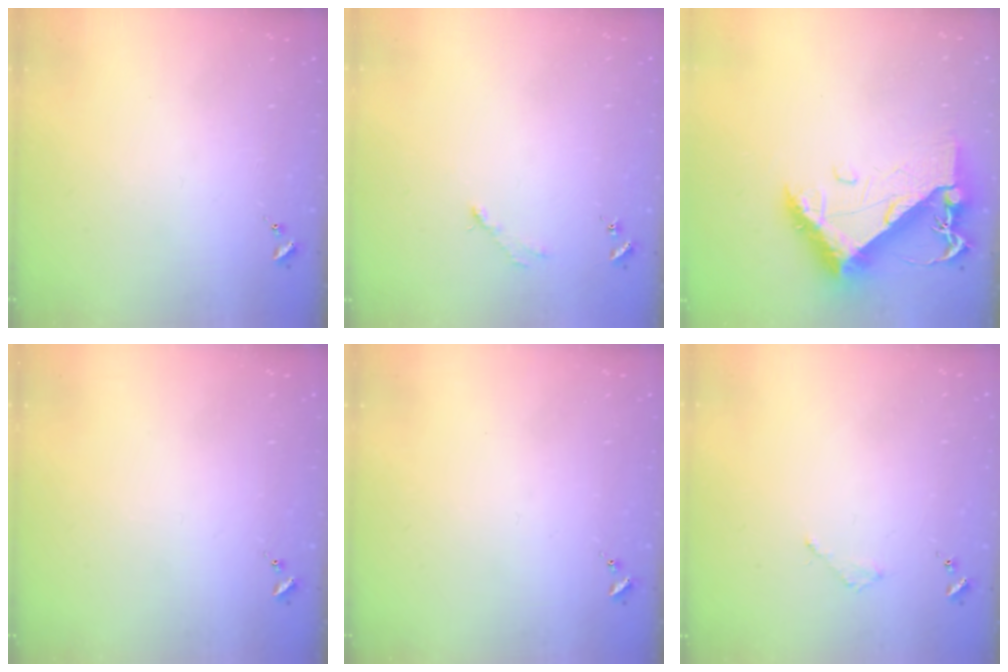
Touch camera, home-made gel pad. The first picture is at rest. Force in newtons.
{"total": 2.8, "press": 2.8, "slide": 0.4}
{"total": 11.3, "press": 11.3, "slide": 1.2}
{"total": 0.0}
{"total": 0.0}
{"total": 2.0, "press": 2.0, "slide": 0.3}